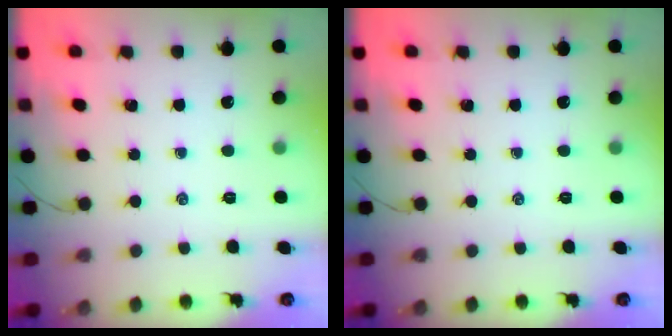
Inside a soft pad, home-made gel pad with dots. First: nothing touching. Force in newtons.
{"total": 0.0}